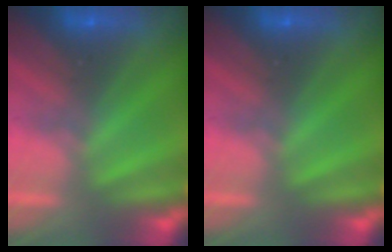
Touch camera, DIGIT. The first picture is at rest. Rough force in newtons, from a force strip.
{"total": 0.0}